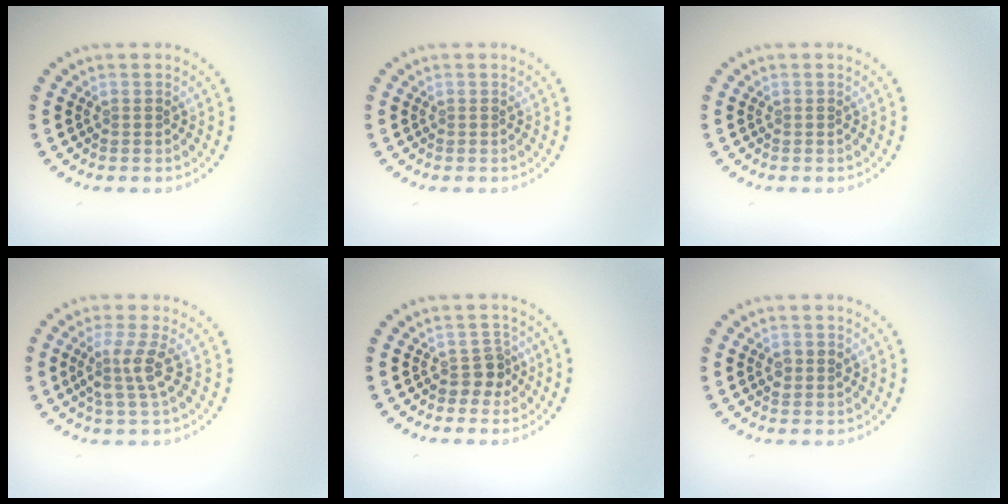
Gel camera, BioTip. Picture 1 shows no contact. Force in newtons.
{"total": 0.0}
{"total": 0.0}
{"total": 2.8, "press": 2.1, "slide": 1.8}
{"total": 2.0, "press": 1.7, "slide": 1.2}
{"total": 1.4, "press": 1.4, "slide": 0.3}